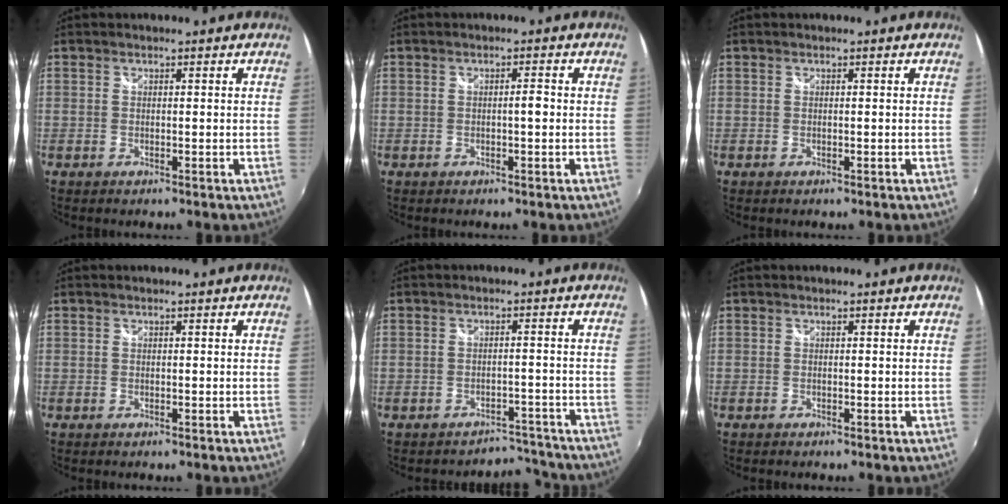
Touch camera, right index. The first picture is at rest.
{"total": 1.5, "force": [-0.2, 0.5, 1.4], "torque": [-0.020, 0.005, -0.005]}
{"total": 0.0}
{"total": 0.0}
{"total": 5.8, "force": [-5.4, 2.1, -0.6], "torque": [0.018, 0.021, -0.064]}
{"total": 0.0}